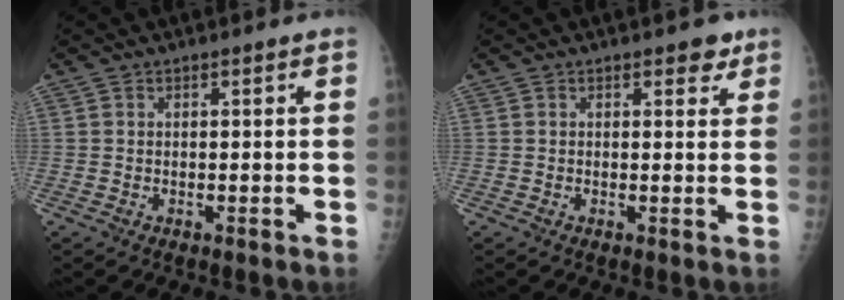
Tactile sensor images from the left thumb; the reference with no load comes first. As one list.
[{"total": 2.8, "force": [1.8, 1.4, 1.6], "torque": [-0.001, -0.006, 0.020]}]